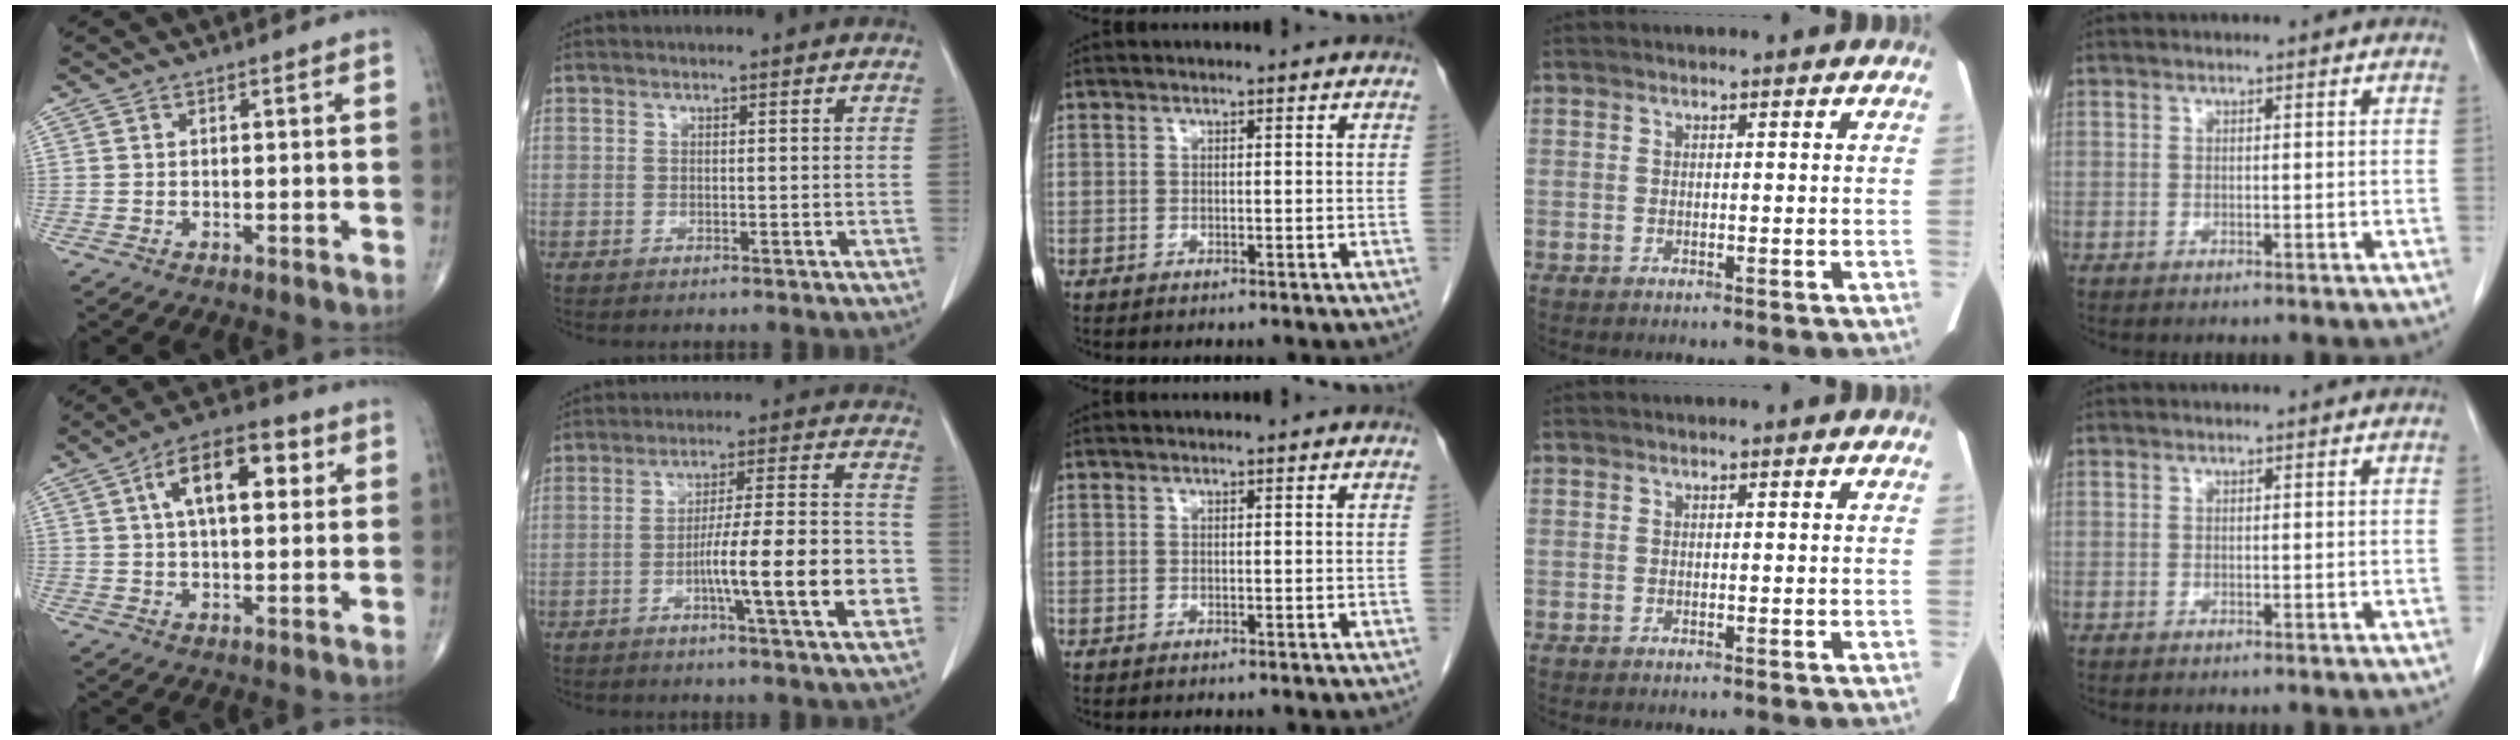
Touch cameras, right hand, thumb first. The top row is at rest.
{"thumb": {"total": 12.5, "force": [3.7, 6.0, 10.3], "torque": [-0.151, 0.015, 0.054]}, "index": {"total": 13.3, "force": [-3.9, 0.6, 12.7], "torque": [-0.196, 0.006, -0.060]}}